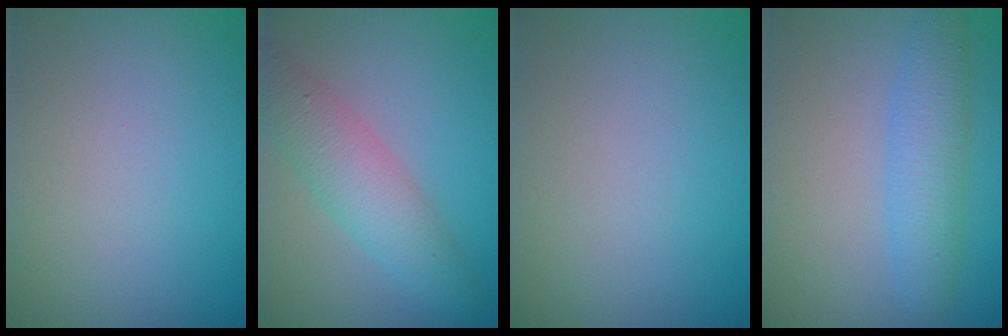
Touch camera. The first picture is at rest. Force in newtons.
{"total": 4.6, "press": 4.6, "slide": 0.0}
{"total": 0.0}
{"total": 3.3, "press": 3.3, "slide": 0.1}